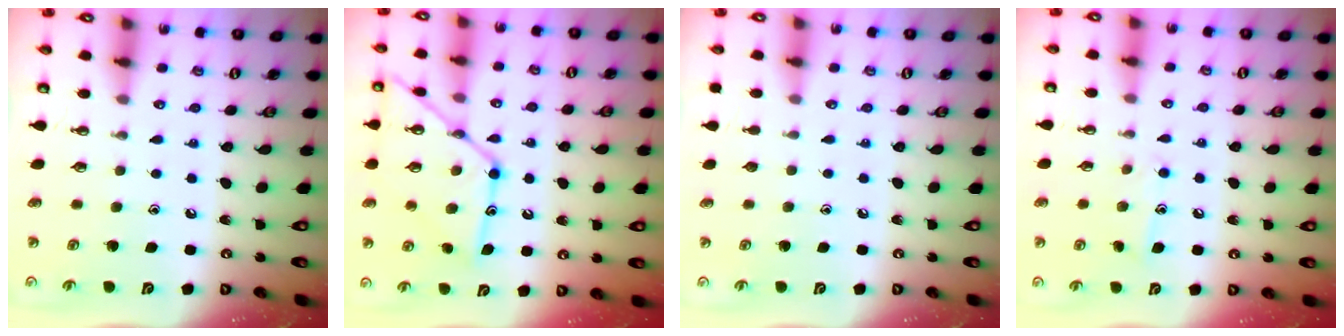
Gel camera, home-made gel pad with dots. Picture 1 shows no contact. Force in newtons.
{"total": 17.1, "press": 17.0, "slide": 1.4}
{"total": 0.0}
{"total": 7.9, "press": 7.9, "slide": 0.4}